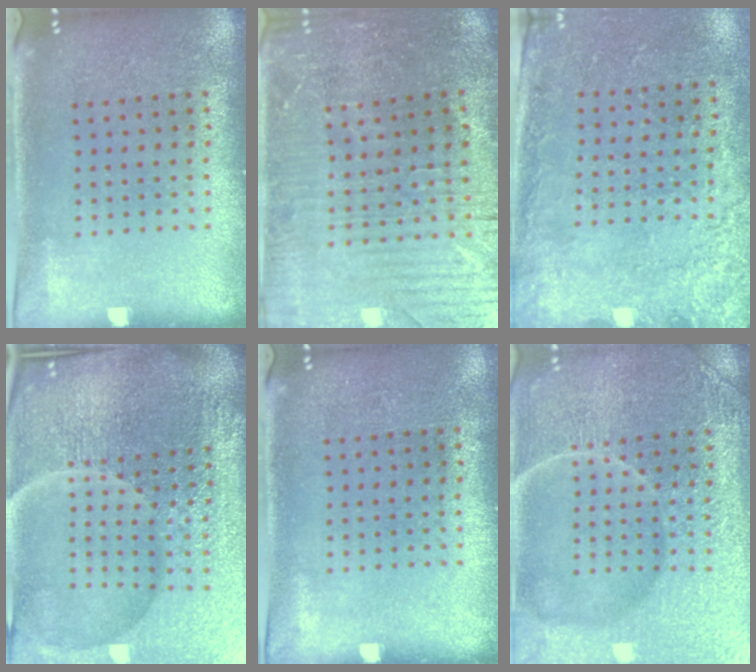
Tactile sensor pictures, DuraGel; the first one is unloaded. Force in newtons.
{"total": 2.7, "press": 2.6, "slide": 0.6}
{"total": 2.7, "press": 2.2, "slide": 1.5}
{"total": 7.2, "press": 6.4, "slide": 3.4}
{"total": 0.0}
{"total": 6.9, "press": 6.9, "slide": 0.7}